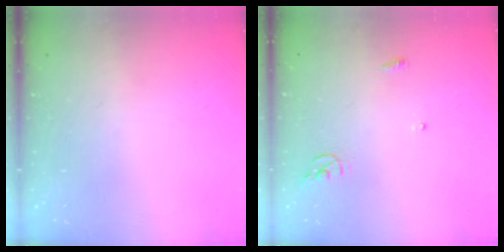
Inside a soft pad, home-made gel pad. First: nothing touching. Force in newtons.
{"total": 3.8, "press": 3.8, "slide": 0.3}